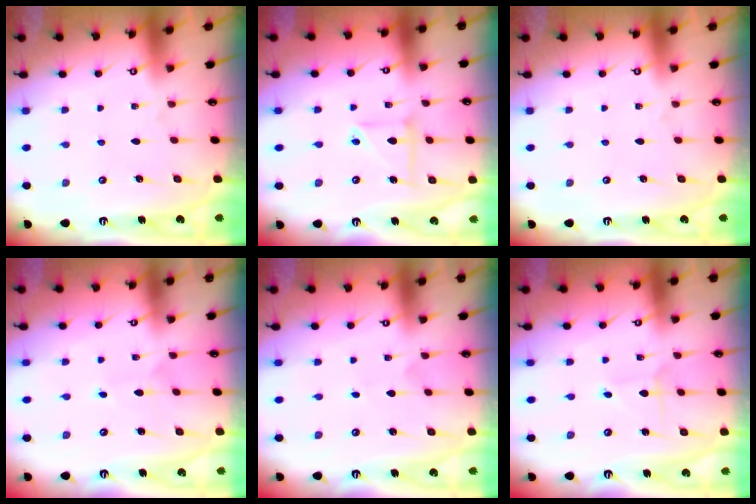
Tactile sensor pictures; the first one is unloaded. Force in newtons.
{"total": 5.6, "press": 5.6, "slide": 0.5}
{"total": 0.0}
{"total": 3.3, "press": 3.3, "slide": 0.2}
{"total": 0.0}
{"total": 2.9, "press": 2.9, "slide": 0.3}